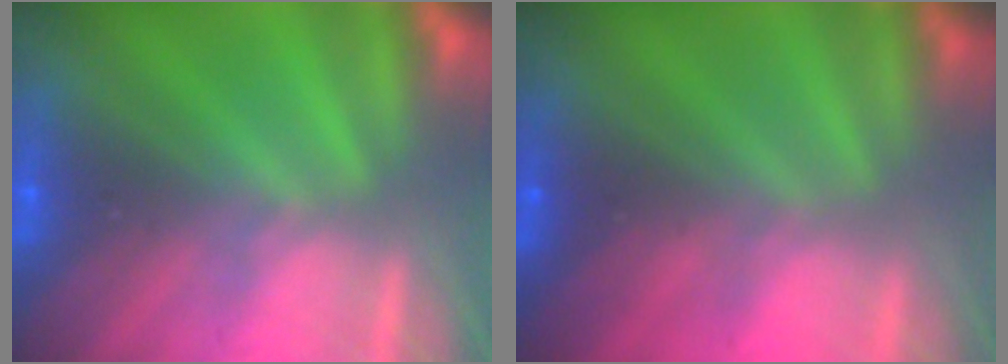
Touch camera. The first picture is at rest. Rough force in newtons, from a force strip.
{"total": 2.2}